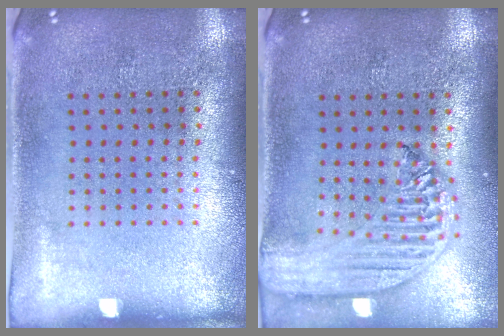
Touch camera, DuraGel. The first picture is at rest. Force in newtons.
{"total": 2.6, "press": 2.2, "slide": 1.4}